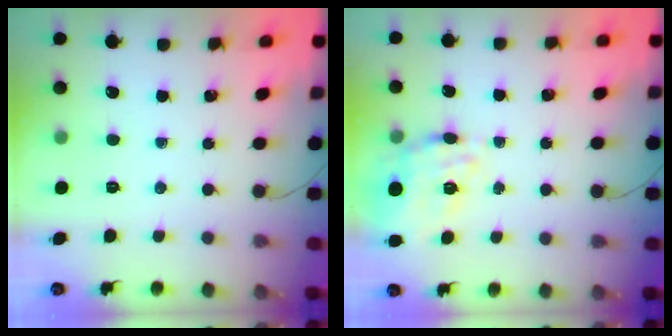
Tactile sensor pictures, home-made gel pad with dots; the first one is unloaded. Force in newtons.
{"total": 15.9, "press": 15.5, "slide": 3.3}